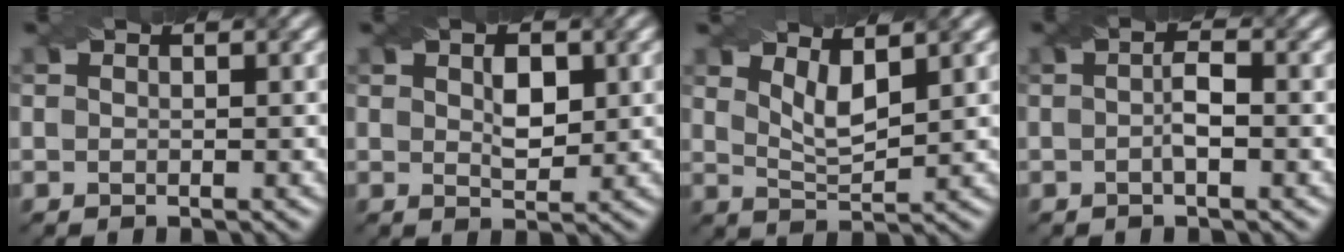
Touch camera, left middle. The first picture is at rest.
{"total": 2.6, "force": [0.8, 1.4, 2.1], "torque": [-0.037, -0.001, 0.017]}
{"total": 3.1, "force": [1.8, 1.0, 2.3], "torque": [-0.050, -0.007, 0.035]}
{"total": 1.9, "force": [-0.3, 0.4, 1.9], "torque": [-0.036, 0.003, -0.007]}